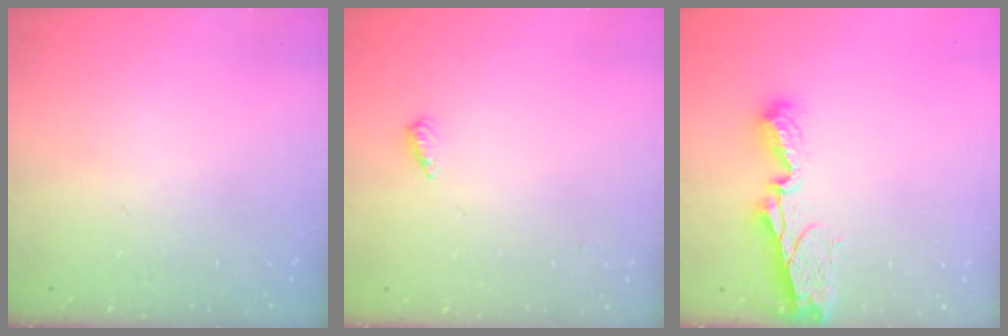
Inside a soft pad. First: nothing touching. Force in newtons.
{"total": 3.9, "press": 3.8, "slide": 0.6}
{"total": 8.4, "press": 8.4, "slide": 1.1}